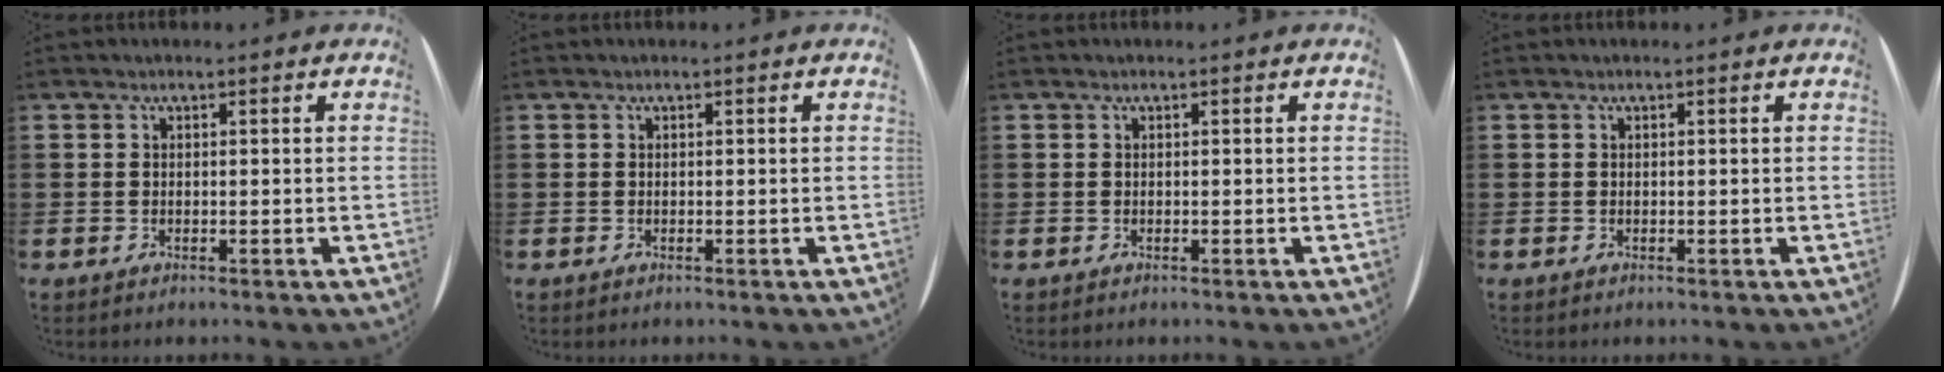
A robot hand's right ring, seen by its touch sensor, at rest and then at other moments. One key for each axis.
{"total": 0.0}
{"total": 0.0}
{"total": 0.0}